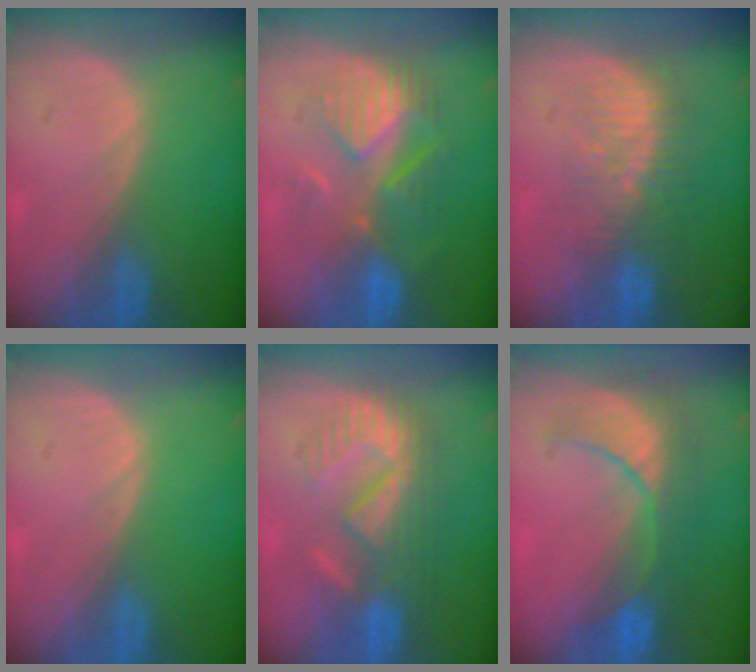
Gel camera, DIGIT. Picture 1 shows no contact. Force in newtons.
{"total": 8.4, "press": 8.3, "slide": 1.3}
{"total": 8.2, "press": 7.6, "slide": 3.1}
{"total": 0.0}
{"total": 9.2, "press": 8.9, "slide": 2.1}
{"total": 8.4, "press": 8.3, "slide": 1.3}